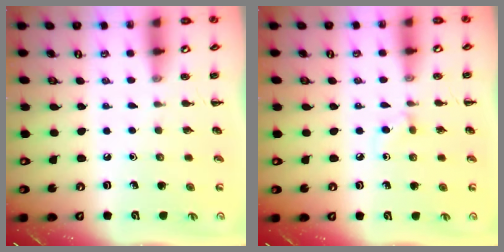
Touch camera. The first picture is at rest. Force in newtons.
{"total": 4.1, "press": 3.7, "slide": 1.8}